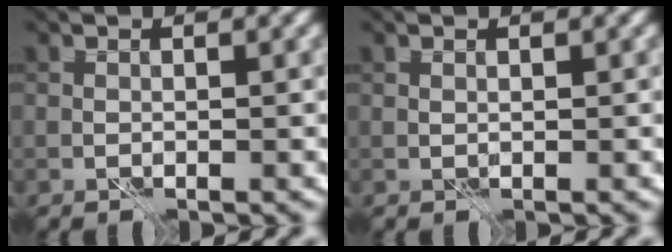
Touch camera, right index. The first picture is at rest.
{"total": 0.0}